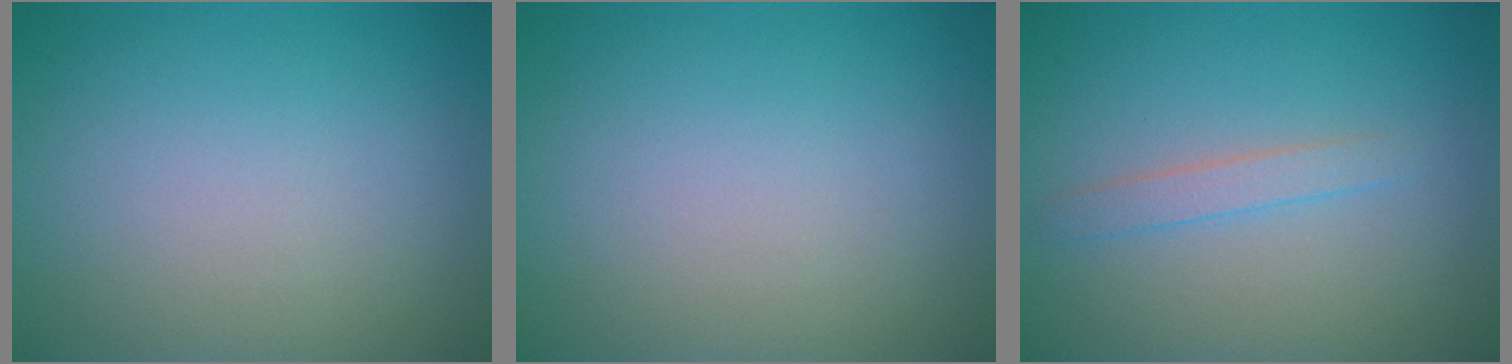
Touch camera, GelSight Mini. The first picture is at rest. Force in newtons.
{"total": 0.0}
{"total": 1.4, "press": 1.4, "slide": 0.0}